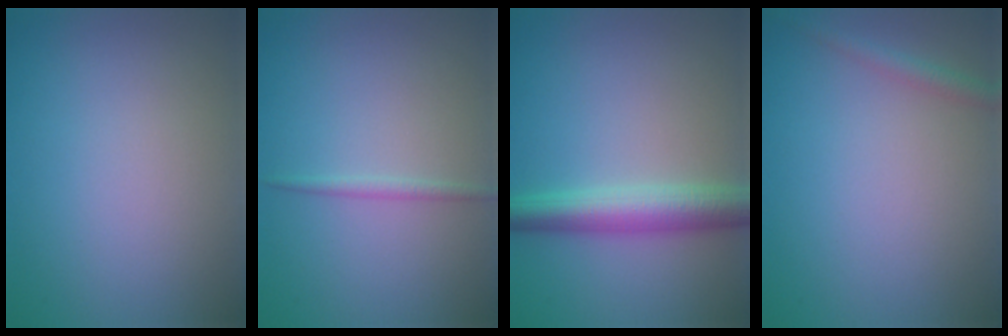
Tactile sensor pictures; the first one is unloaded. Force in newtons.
{"total": 0.9, "press": 0.9, "slide": 0.0}
{"total": 5.0, "press": 5.0, "slide": 0.1}
{"total": 1.4, "press": 1.4, "slide": 0.1}